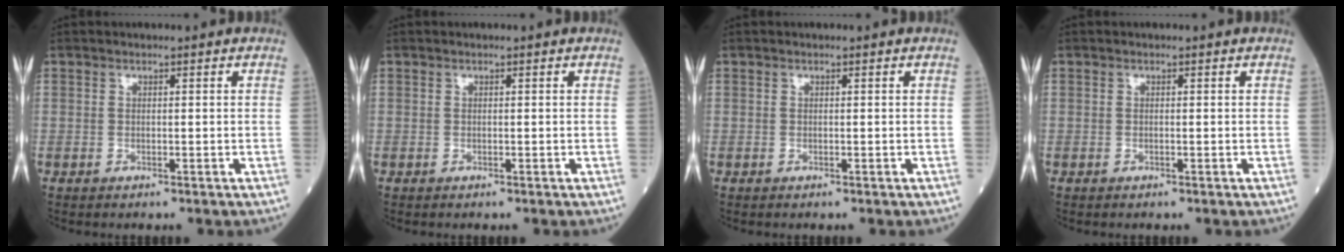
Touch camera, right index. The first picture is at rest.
{"total": 0.0}
{"total": 0.0}
{"total": 0.0}